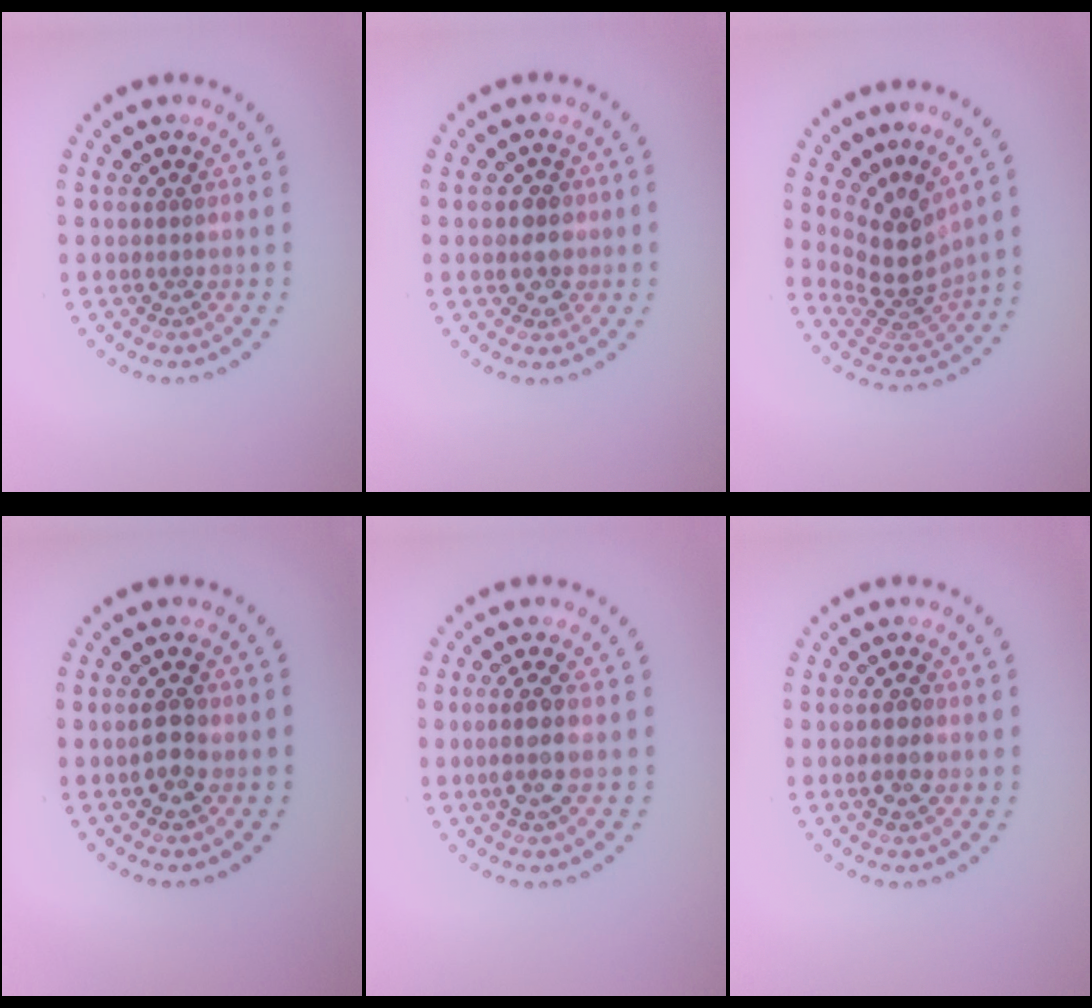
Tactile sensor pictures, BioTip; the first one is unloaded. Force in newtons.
{"total": 2.3, "press": 2.1, "slide": 0.8}
{"total": 4.4, "press": 3.1, "slide": 3.1}
{"total": 2.5, "press": 2.5, "slide": 0.1}
{"total": 2.4, "press": 2.1, "slide": 1.2}
{"total": 1.9, "press": 1.9, "slide": 0.3}